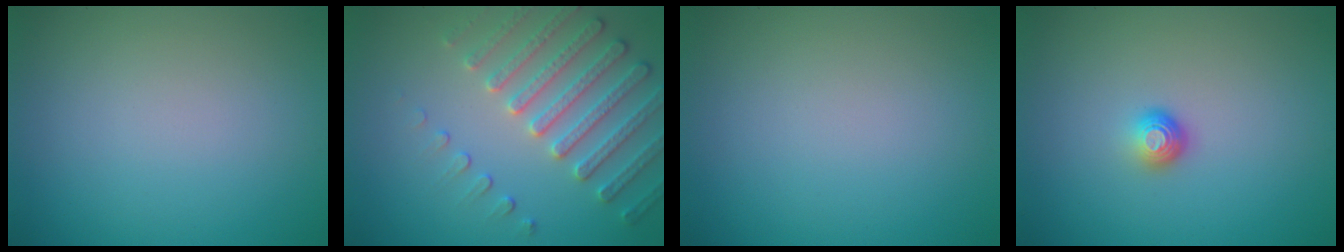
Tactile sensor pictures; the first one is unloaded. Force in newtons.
{"total": 4.6, "press": 4.2, "slide": 1.9}
{"total": 0.0}
{"total": 1.4, "press": 1.0, "slide": 1.0}